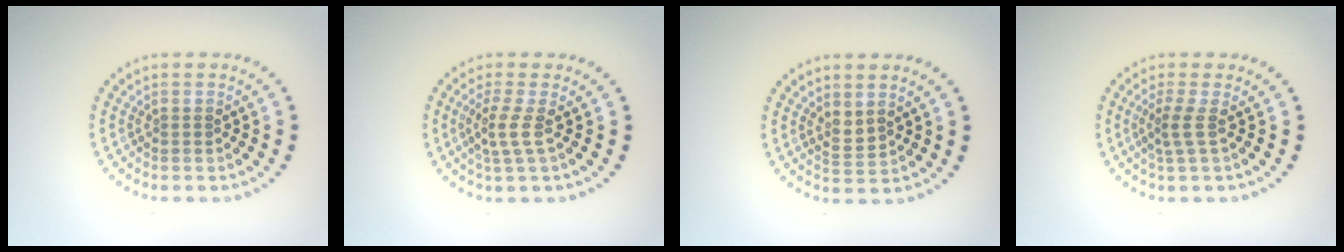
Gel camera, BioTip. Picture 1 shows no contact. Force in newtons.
{"total": 2.1, "press": 1.4, "slide": 1.5}
{"total": 1.4, "press": 1.2, "slide": 0.7}
{"total": 1.9, "press": 1.3, "slide": 1.5}